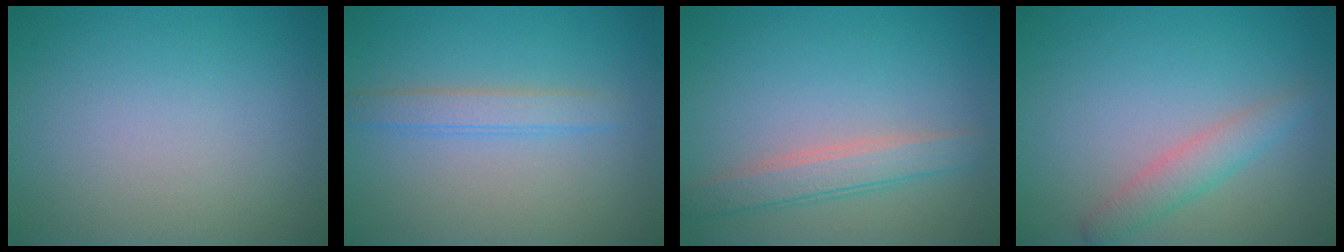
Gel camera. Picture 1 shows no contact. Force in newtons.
{"total": 2.0, "press": 2.0, "slide": 0.1}
{"total": 2.9, "press": 2.9, "slide": 0.2}
{"total": 2.4, "press": 2.4, "slide": 0.2}